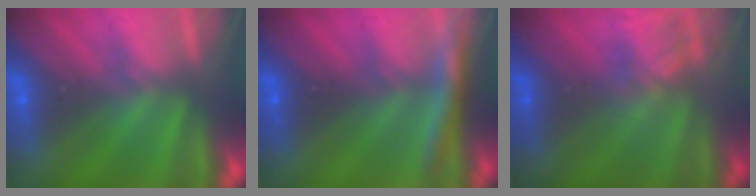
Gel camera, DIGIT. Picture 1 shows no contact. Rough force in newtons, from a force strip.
{"total": 3.7}
{"total": 3.6}